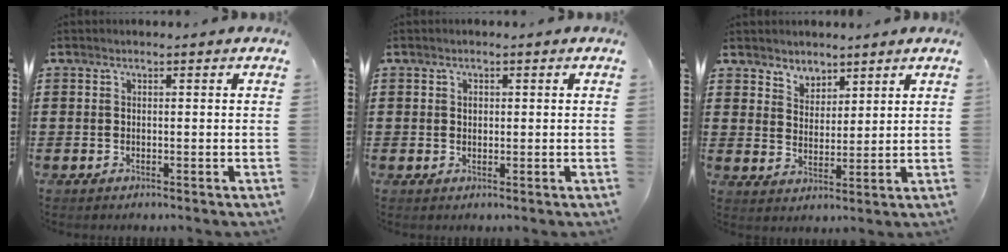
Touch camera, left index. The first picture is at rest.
{"total": 0.9, "force": [0.3, 0.8, 0.5], "torque": [-0.012, 0.004, 0.006]}
{"total": 3.9, "force": [3.3, 2.0, -0.4], "torque": [-0.009, -0.002, 0.062]}